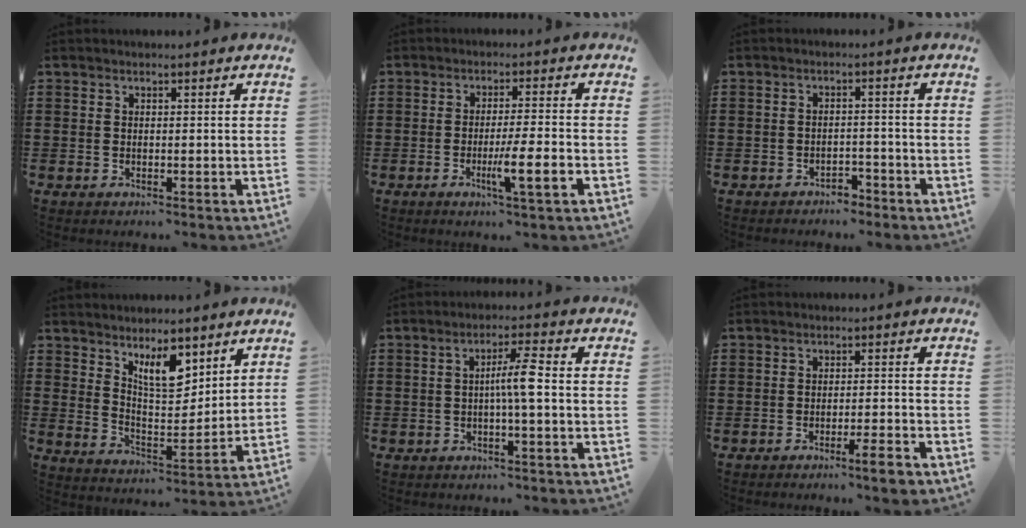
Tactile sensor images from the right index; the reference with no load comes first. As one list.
[{"total": 5.9, "force": [-2.3, 0.1, 5.5], "torque": [-0.087, -0.011, -0.038]}, {"total": 2.4, "force": [-2.3, 0.6, 0.3], "torque": [-0.012, 0.001, -0.048]}, {"total": 7.9, "force": [5.3, 3.2, 4.9], "torque": [-0.086, -0.021, 0.092]}, {"total": 4.9, "force": [-0.5, 0.3, 4.9], "torque": [-0.089, 0.003, -0.015]}, {"total": 4.4, "force": [-3.2, 0.2, 3.0], "torque": [-0.047, -0.008, -0.054]}]